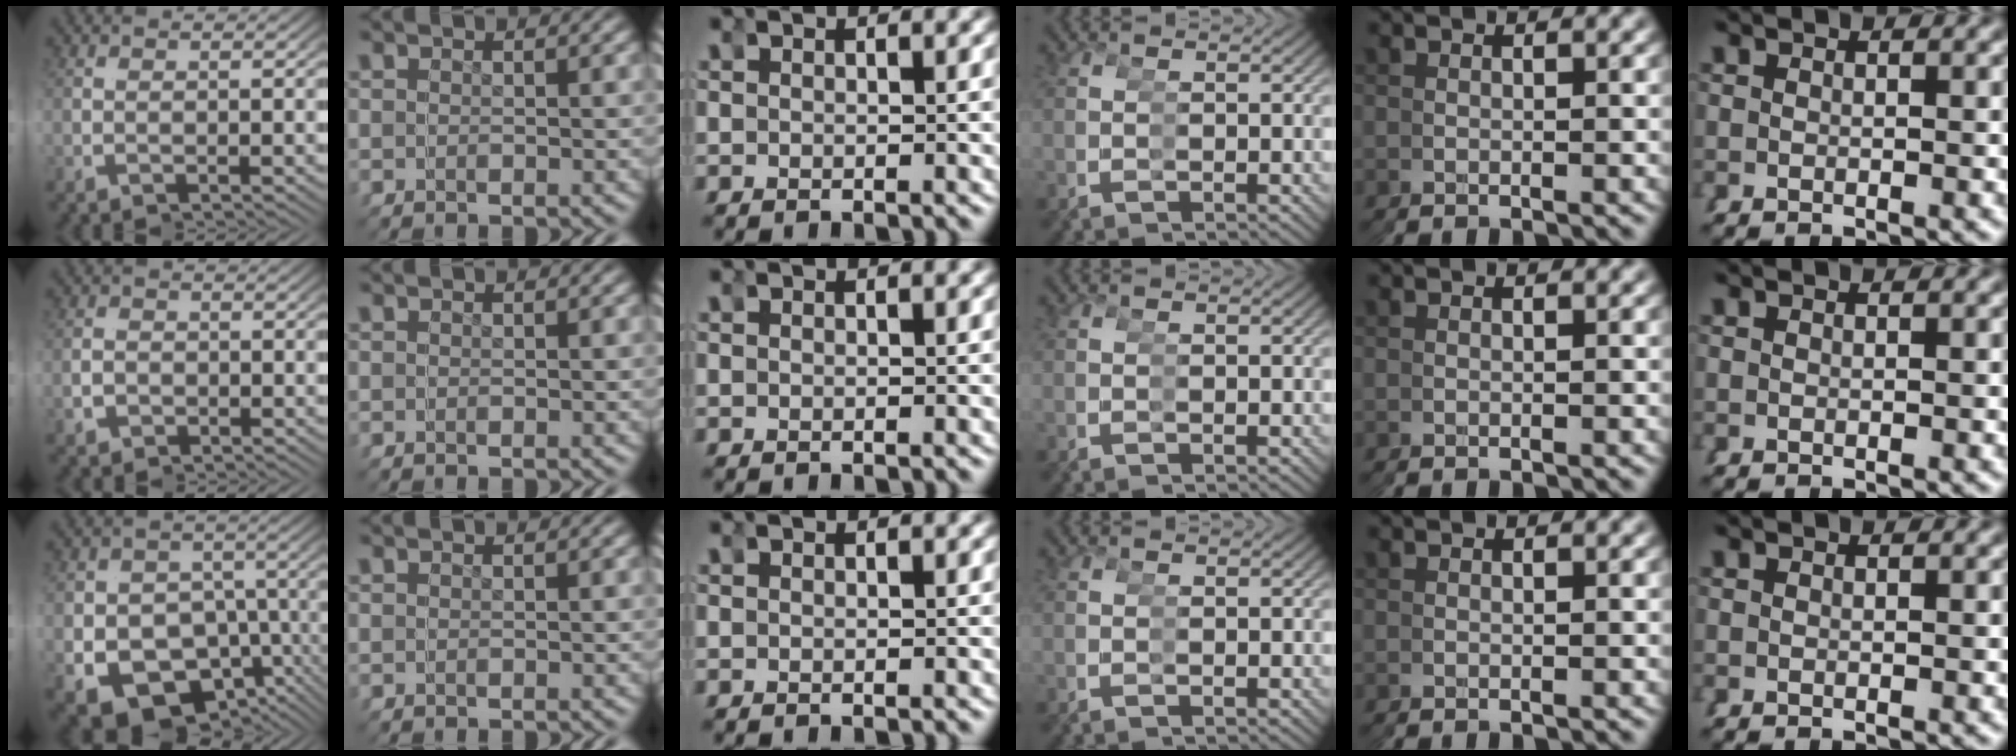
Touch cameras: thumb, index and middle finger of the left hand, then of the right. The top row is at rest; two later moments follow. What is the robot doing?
{"motion": "grasp_and_lifting", "object": "bandage"}